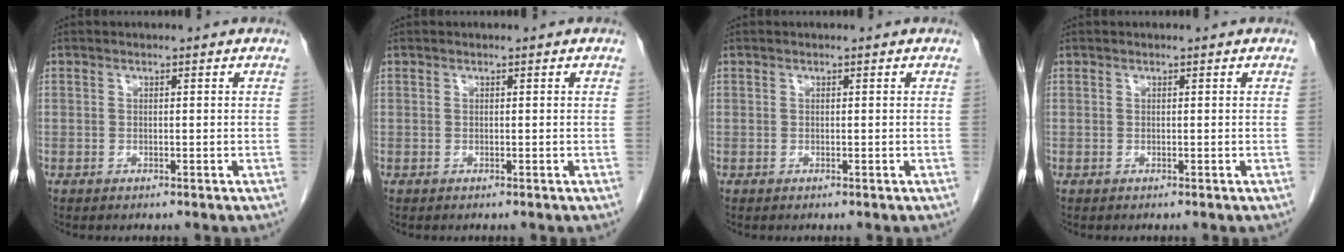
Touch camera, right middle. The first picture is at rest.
{"total": 0.0}
{"total": 0.0}
{"total": 0.0}